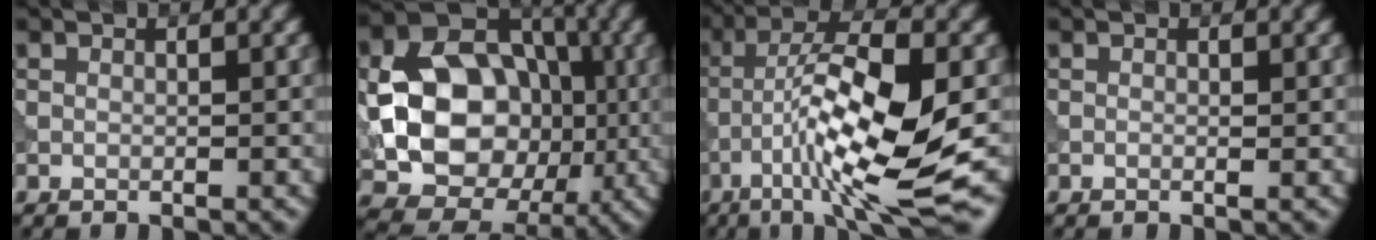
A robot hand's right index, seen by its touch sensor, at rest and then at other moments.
{"total": 13.4, "force": [-0.9, 10.3, 8.5], "torque": [-0.135, -0.003, -0.013]}
{"total": 11.1, "force": [-4.2, 2.0, 10.0], "torque": [-0.176, 0.005, -0.072]}
{"total": 0.0}